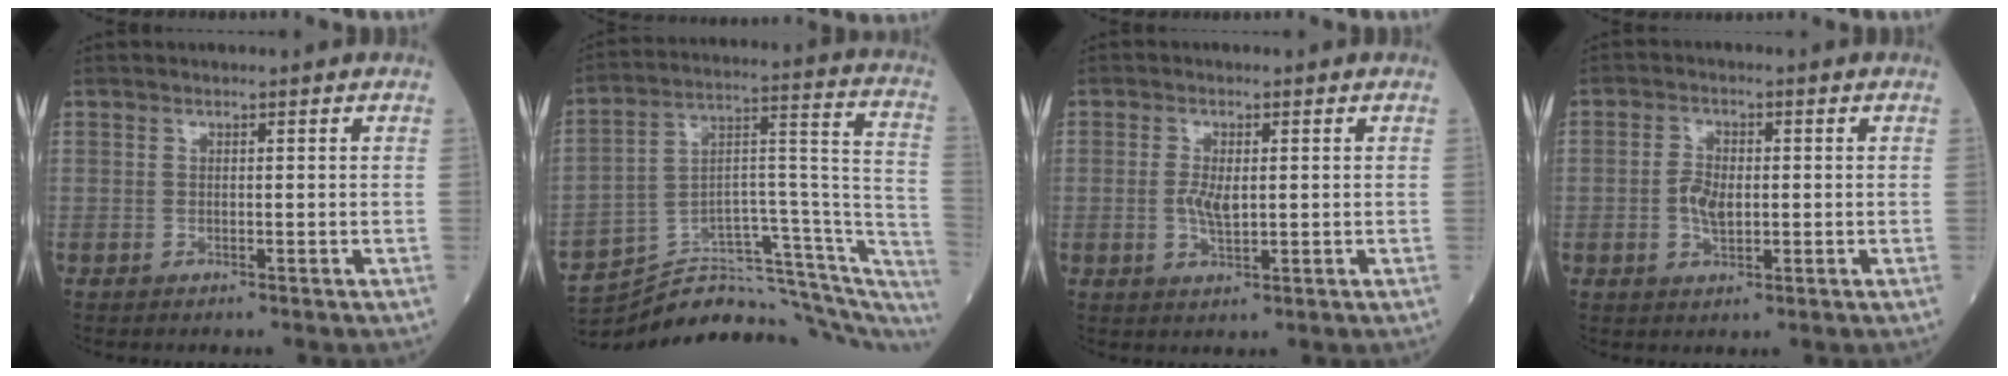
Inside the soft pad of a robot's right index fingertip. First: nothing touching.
{"total": 26.0, "force": [-23.2, 4.0, 11.0], "torque": [-0.097, 0.050, -0.330]}
{"total": 3.4, "force": [0.0, 0.9, 3.3], "torque": [-0.072, -0.005, 0.002]}
{"total": 3.9, "force": [-0.4, 1.7, 3.5], "torque": [-0.073, 0.001, -0.007]}